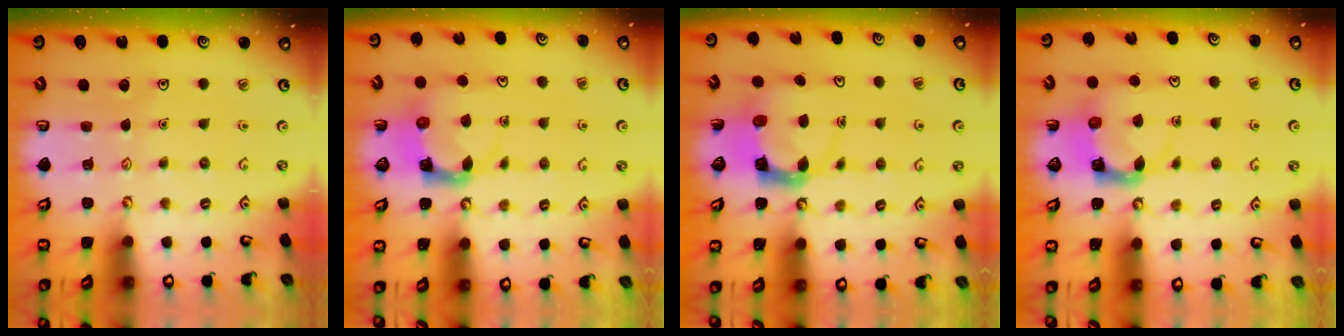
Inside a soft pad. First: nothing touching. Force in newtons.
{"total": 3.7, "press": 3.7, "slide": 0.6}
{"total": 3.7, "press": 3.7, "slide": 0.5}
{"total": 3.7, "press": 3.7, "slide": 0.6}